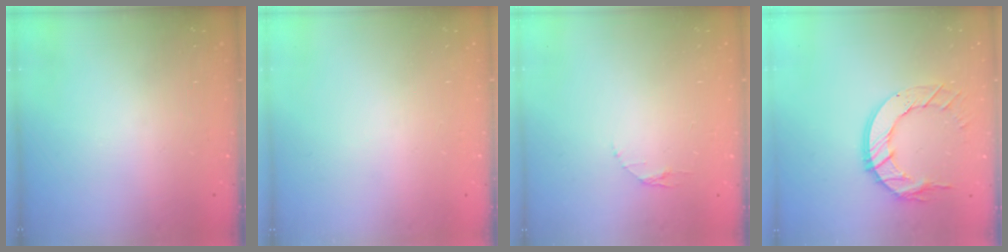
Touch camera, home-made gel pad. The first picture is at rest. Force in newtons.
{"total": 0.0}
{"total": 3.5, "press": 3.4, "slide": 0.4}
{"total": 12.3, "press": 12.3, "slide": 1.2}